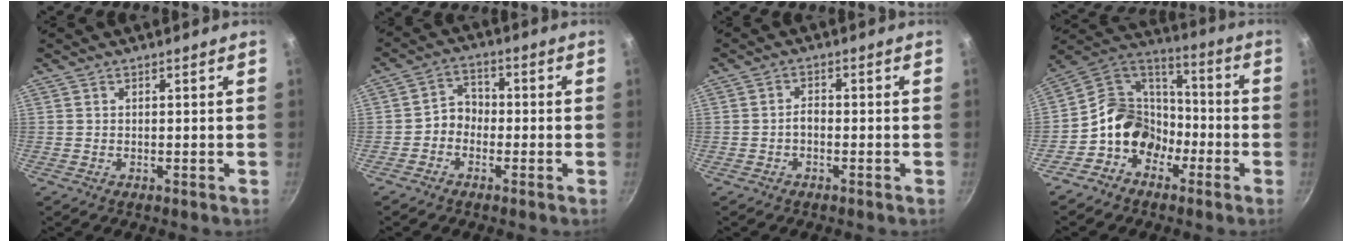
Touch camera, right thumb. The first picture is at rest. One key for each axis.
{"total": 4.2, "fx": -1.5, "fy": 3.4, "fz": 1.9, "tx": -0.009, "ty": 0.026, "tz": -0.038}
{"total": 2.0, "fx": -0.8, "fy": 1.1, "fz": 1.4, "tx": -0.018, "ty": 0.016, "tz": -0.017}
{"total": 13.4, "fx": -5.4, "fy": 10.7, "fz": 6.0, "tx": -0.054, "ty": 0.065, "tz": -0.116}